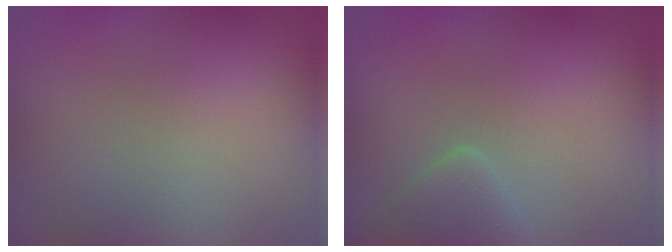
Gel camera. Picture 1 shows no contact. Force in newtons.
{"total": 2.2, "press": 2.2, "slide": 0.2}